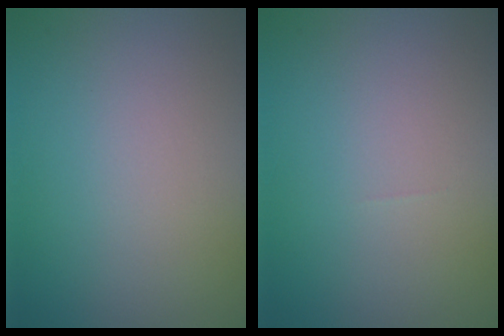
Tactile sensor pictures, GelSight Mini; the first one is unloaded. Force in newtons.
{"total": 0.0}